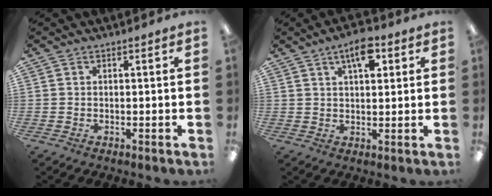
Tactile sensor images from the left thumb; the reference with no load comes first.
{"total": 7.5, "force": [3.8, 3.2, 5.6], "torque": [-0.085, -0.006, 0.062]}